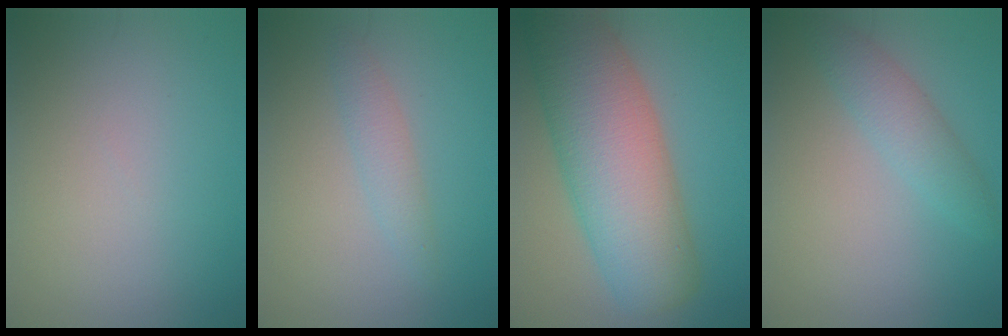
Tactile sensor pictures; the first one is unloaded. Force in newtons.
{"total": 1.8, "press": 1.8, "slide": 0.1}
{"total": 11.3, "press": 11.3, "slide": 0.6}
{"total": 2.8, "press": 2.8, "slide": 0.2}